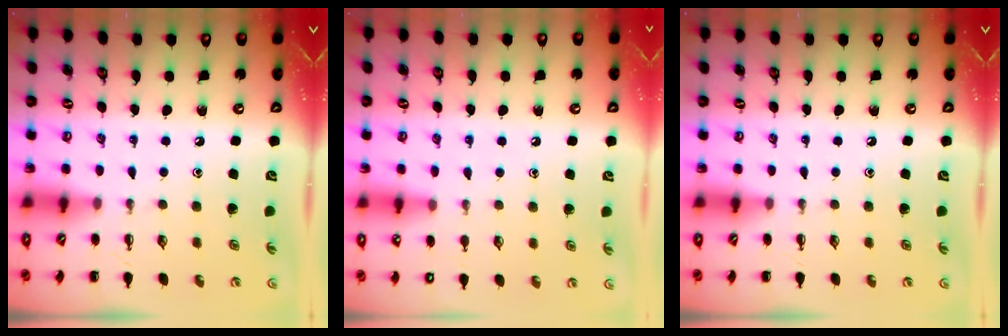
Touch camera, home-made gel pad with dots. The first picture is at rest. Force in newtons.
{"total": 8.8, "press": 8.5, "slide": 2.1}
{"total": 0.0}